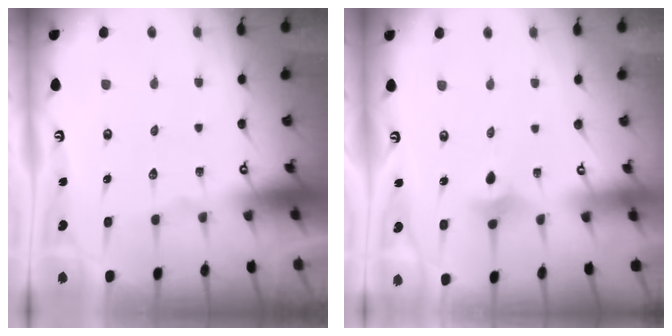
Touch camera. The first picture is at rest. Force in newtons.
{"total": 1.9, "press": 1.8, "slide": 0.5}